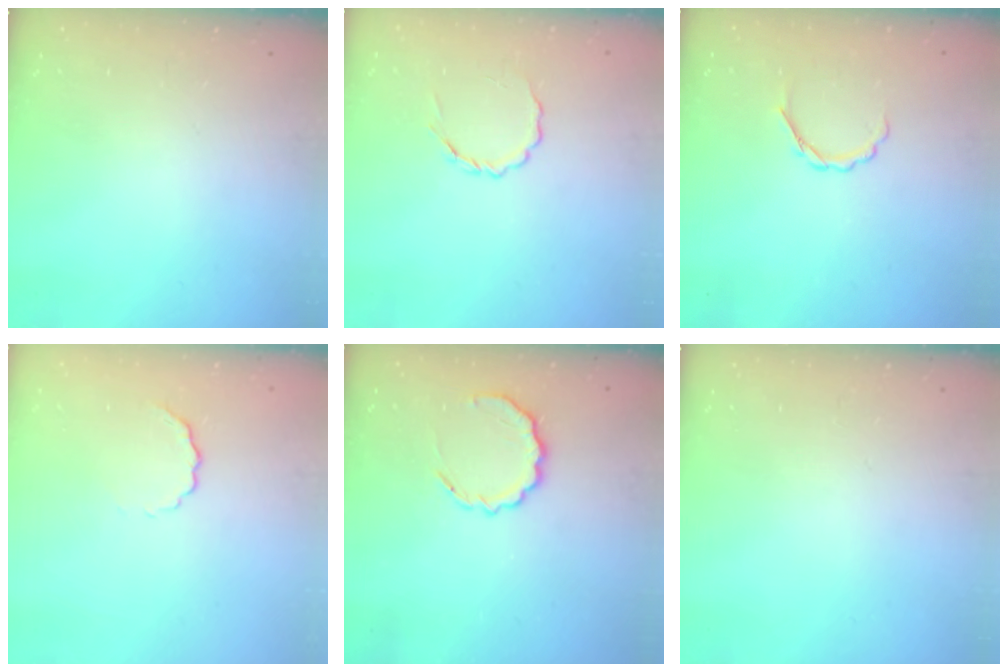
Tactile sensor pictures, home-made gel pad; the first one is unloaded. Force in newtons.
{"total": 3.3, "press": 3.1, "slide": 1.2}
{"total": 3.0, "press": 2.8, "slide": 0.9}
{"total": 3.9, "press": 3.8, "slide": 0.7}
{"total": 9.1, "press": 9.0, "slide": 1.6}
{"total": 0.0}